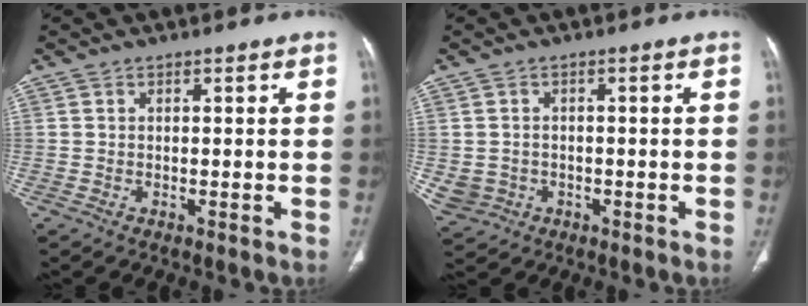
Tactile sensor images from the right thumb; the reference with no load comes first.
{"total": 4.7, "force": [-1.1, 4.3, 1.5], "torque": [-0.032, 0.010, -0.008]}